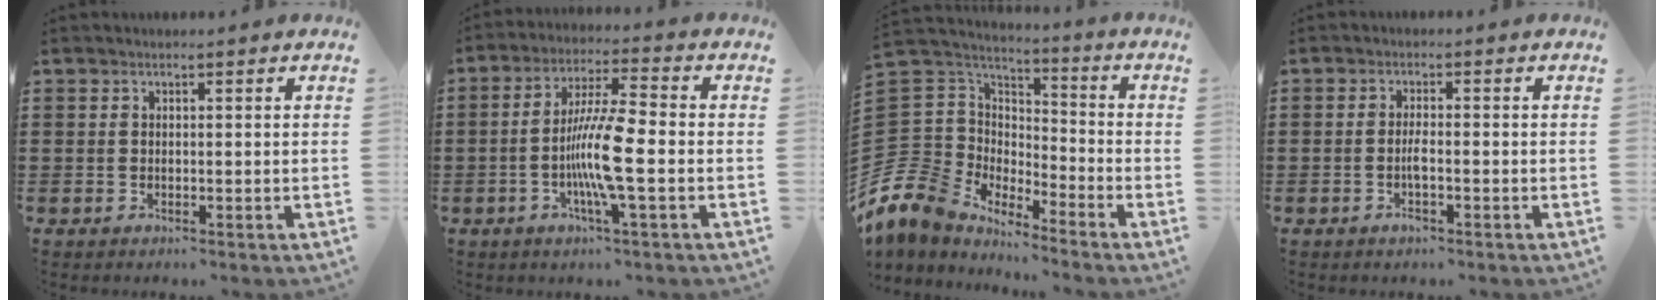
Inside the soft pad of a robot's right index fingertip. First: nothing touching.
{"total": 9.6, "force": [-2.1, 1.1, 9.3], "torque": [-0.190, -0.015, -0.047]}
{"total": 8.7, "force": [-6.1, 6.1, 0.6], "torque": [-0.081, -0.022, -0.127]}
{"total": 2.2, "force": [-0.9, 0.5, 2.0], "torque": [-0.038, 0.002, -0.016]}